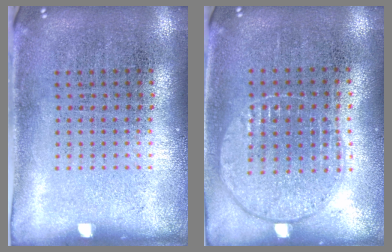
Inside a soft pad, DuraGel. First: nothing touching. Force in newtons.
{"total": 1.0, "press": 0.9, "slide": 0.4}